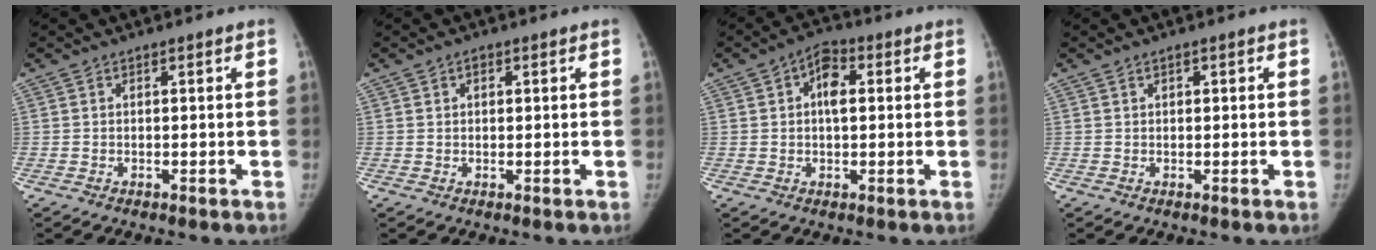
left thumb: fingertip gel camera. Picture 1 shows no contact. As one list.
[{"total": 1.4, "force": [0.6, 1.1, 0.7], "torque": [-0.003, -0.001, 0.007]}, {"total": 5.8, "force": [1.2, 3.5, 4.4], "torque": [-0.060, 0.010, 0.011]}, {"total": 0.9, "force": [0.4, 0.5, 0.5], "torque": [-0.002, 0.001, 0.005]}]